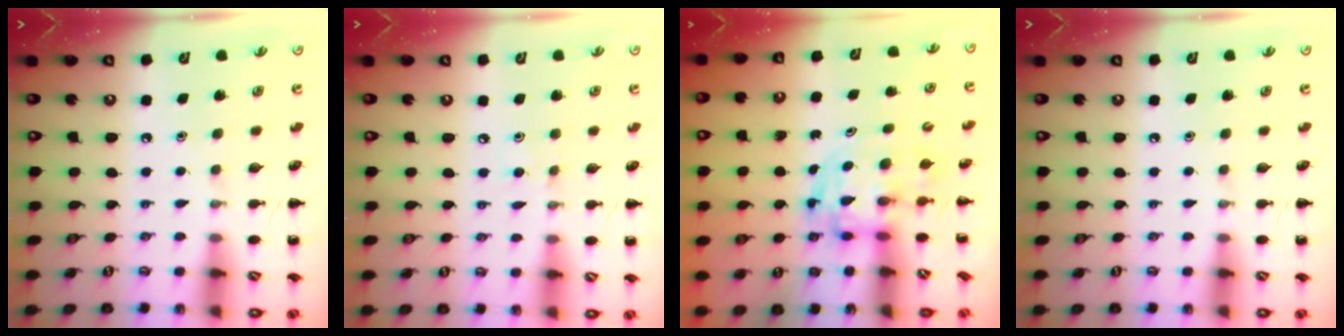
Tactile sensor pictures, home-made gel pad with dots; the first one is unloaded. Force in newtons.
{"total": 2.5, "press": 2.3, "slide": 0.9}
{"total": 3.4, "press": 3.4, "slide": 0.6}
{"total": 0.0}